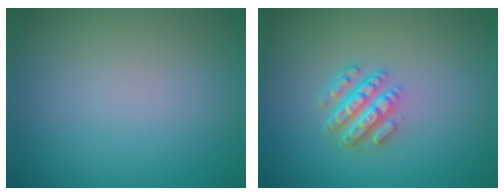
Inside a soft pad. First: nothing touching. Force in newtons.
{"total": 4.3, "press": 3.1, "slide": 2.9}